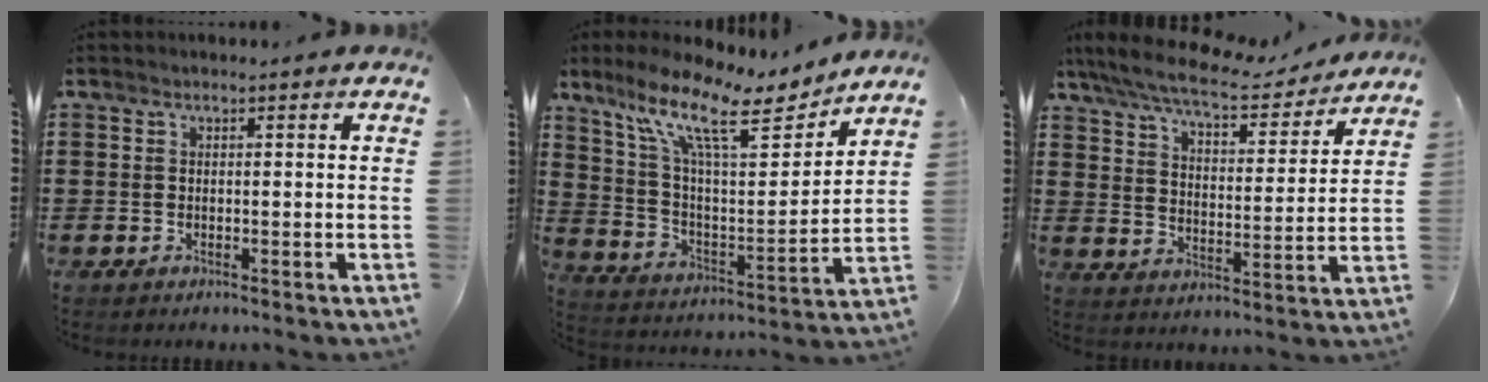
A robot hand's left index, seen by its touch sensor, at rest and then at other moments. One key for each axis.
{"total": 13.0, "fx": 8.9, "fy": 3.5, "fz": 8.9, "tx": -0.195, "ty": -0.045, "tz": 0.147}
{"total": 8.1, "fx": 7.1, "fy": 0.9, "fz": 3.7, "tx": -0.103, "ty": -0.037, "tz": 0.122}